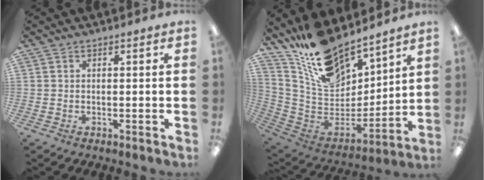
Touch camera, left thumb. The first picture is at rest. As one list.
[{"total": 18.1, "force": [15.3, 6.9, 6.7], "torque": [-0.156, -0.109, 0.280]}]